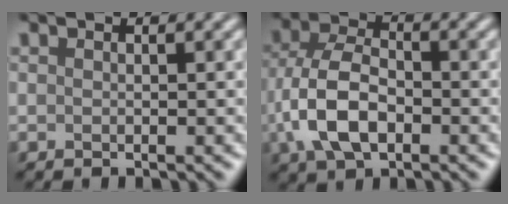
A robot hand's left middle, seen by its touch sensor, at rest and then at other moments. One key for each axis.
{"total": 6.7, "fx": -2.0, "fy": 3.9, "fz": 5.1, "tx": -0.115, "ty": 0.003, "tz": -0.045}